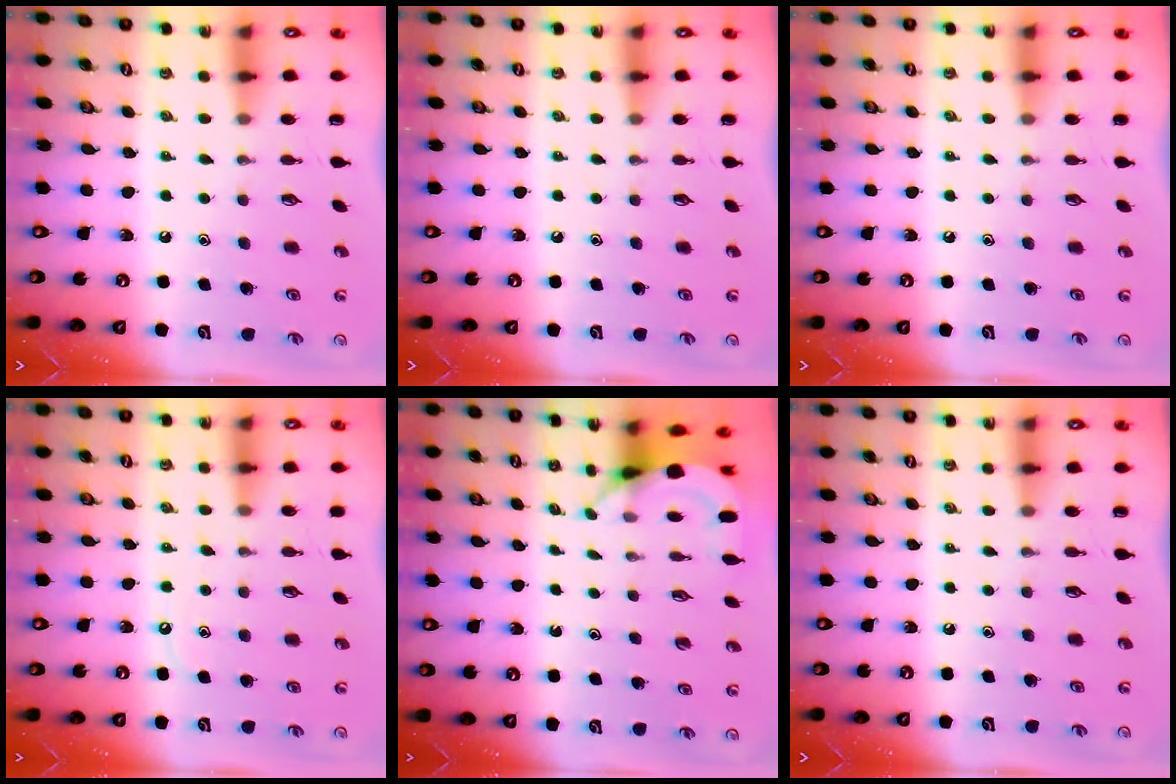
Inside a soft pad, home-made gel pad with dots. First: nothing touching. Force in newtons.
{"total": 0.0}
{"total": 0.0}
{"total": 4.5, "press": 4.4, "slide": 0.4}
{"total": 3.9, "press": 3.8, "slide": 0.3}
{"total": 0.0}